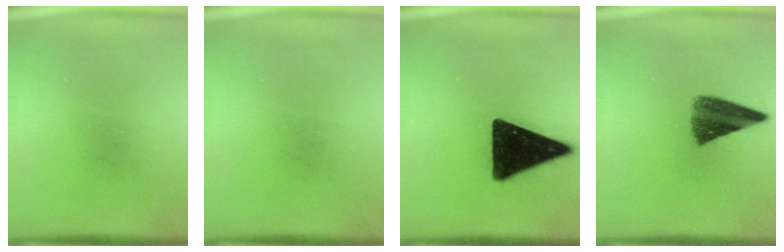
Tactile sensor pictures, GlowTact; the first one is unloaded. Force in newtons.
{"total": 0.0}
{"total": 17.2}
{"total": 8.0}